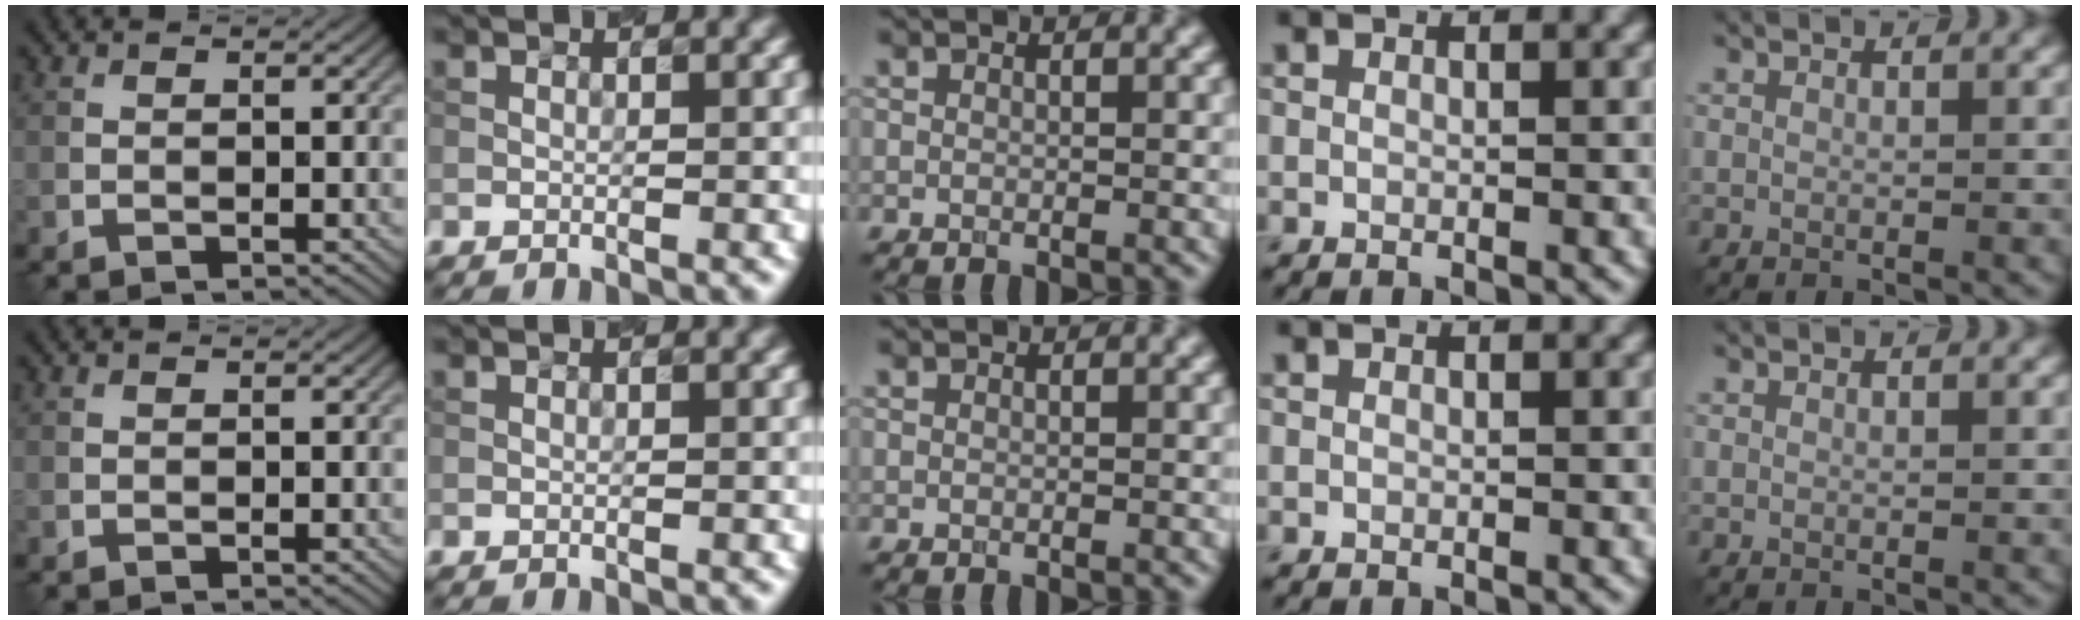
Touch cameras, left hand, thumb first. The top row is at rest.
{}